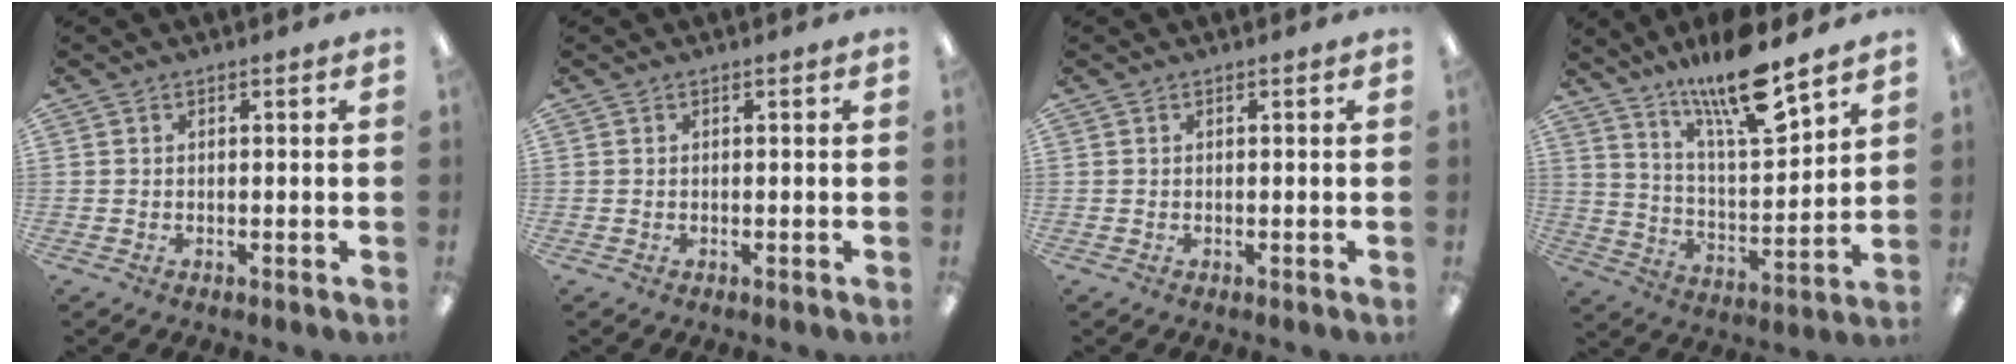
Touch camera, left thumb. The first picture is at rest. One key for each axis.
{"total": 0.0}
{"total": 0.0}
{"total": 16.3, "fx": 12.9, "fy": 3.0, "fz": 9.4, "tx": -0.162, "ty": -0.083, "tz": 0.213}